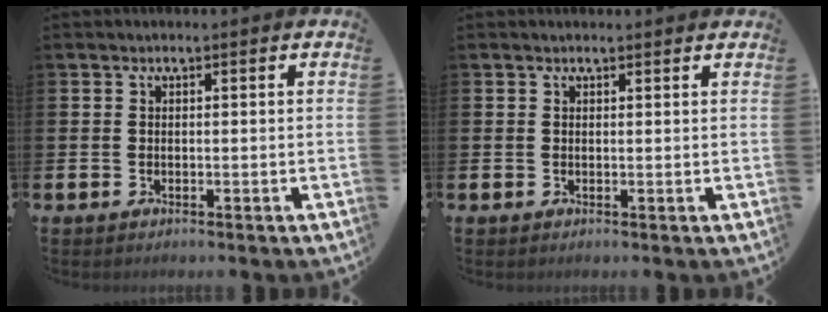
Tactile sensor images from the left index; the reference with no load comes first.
{"total": 0.6, "force": [0.6, 0.0, 0.1], "torque": [0.003, -0.001, 0.010]}